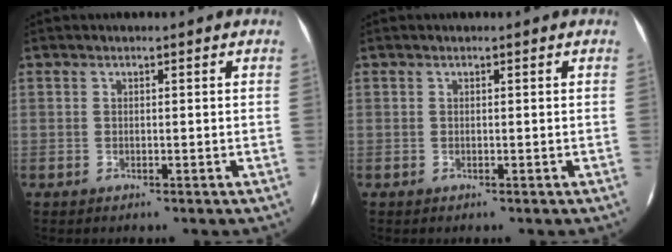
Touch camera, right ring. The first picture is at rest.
{"total": 0.0}